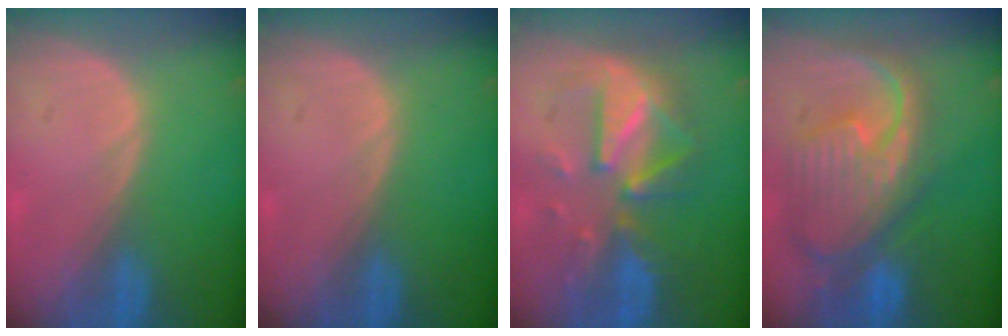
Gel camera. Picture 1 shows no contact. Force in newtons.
{"total": 0.0}
{"total": 9.1, "press": 9.1, "slide": 0.5}
{"total": 12.4, "press": 10.7, "slide": 6.3}